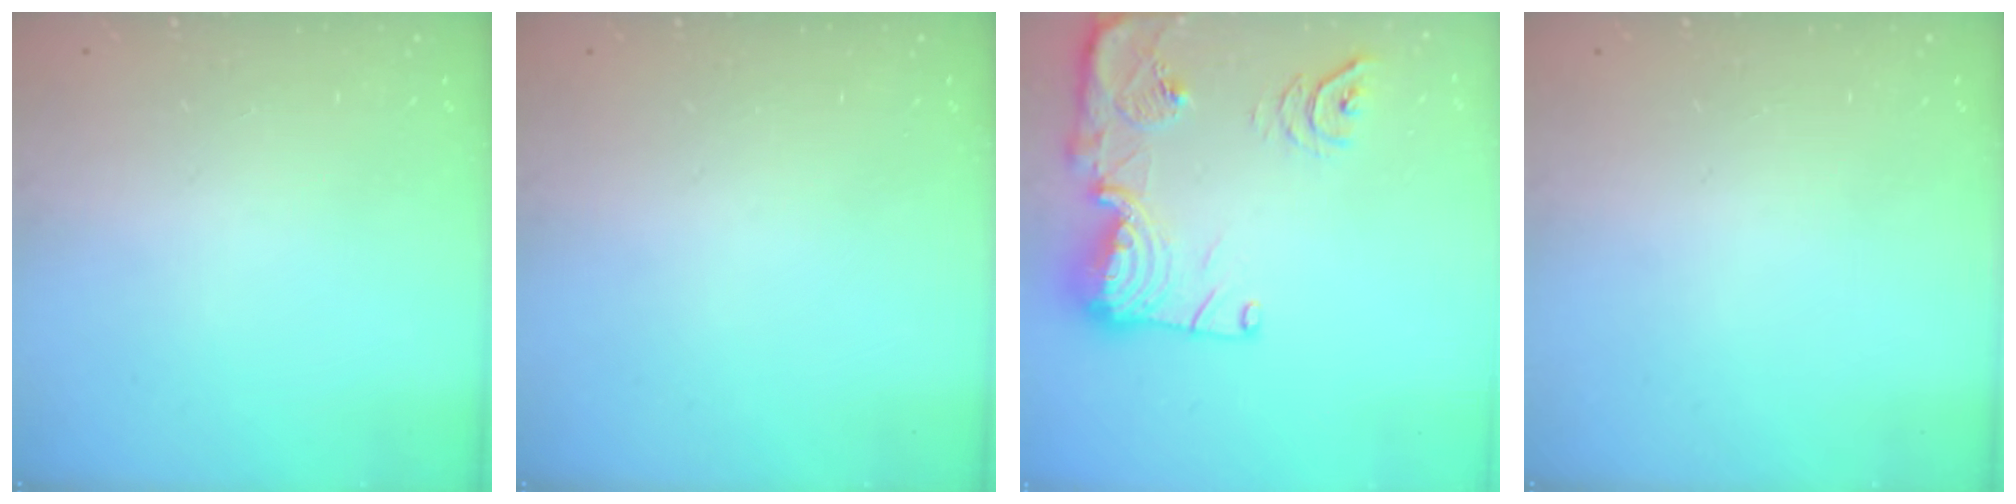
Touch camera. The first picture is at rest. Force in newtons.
{"total": 0.0}
{"total": 21.3, "press": 21.2, "slide": 1.9}
{"total": 0.0}